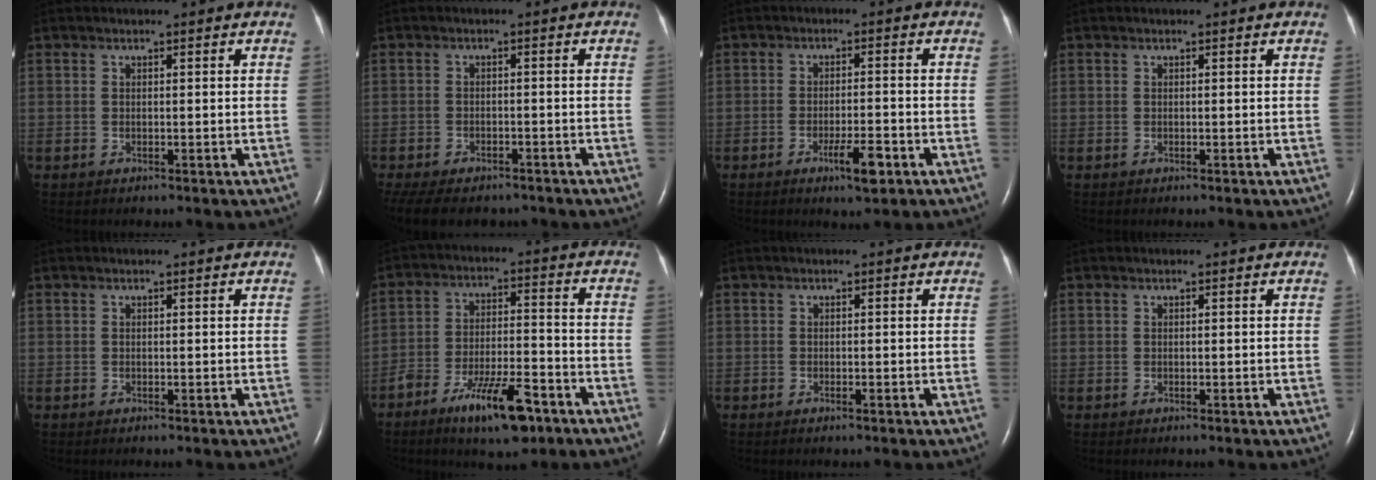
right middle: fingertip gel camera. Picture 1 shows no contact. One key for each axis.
{"total": 13.8, "fx": -10.6, "fy": 6.6, "fz": 6.0, "tx": -0.156, "ty": -0.020, "tz": -0.139}
{"total": 4.8, "fx": -2.6, "fy": 0.8, "fz": 4.0, "tx": -0.070, "ty": -0.003, "tz": -0.041}
{"total": 0.0}
{"total": 0.0}
{"total": 11.3, "fx": -7.2, "fy": 2.8, "fz": 8.3, "tx": -0.143, "ty": -0.002, "tz": -0.119}
{"total": 0.6, "fx": -0.4, "fy": 0.1, "fz": 0.5, "tx": -0.011, "ty": -0.001, "tz": -0.005}
{"total": 0.0}